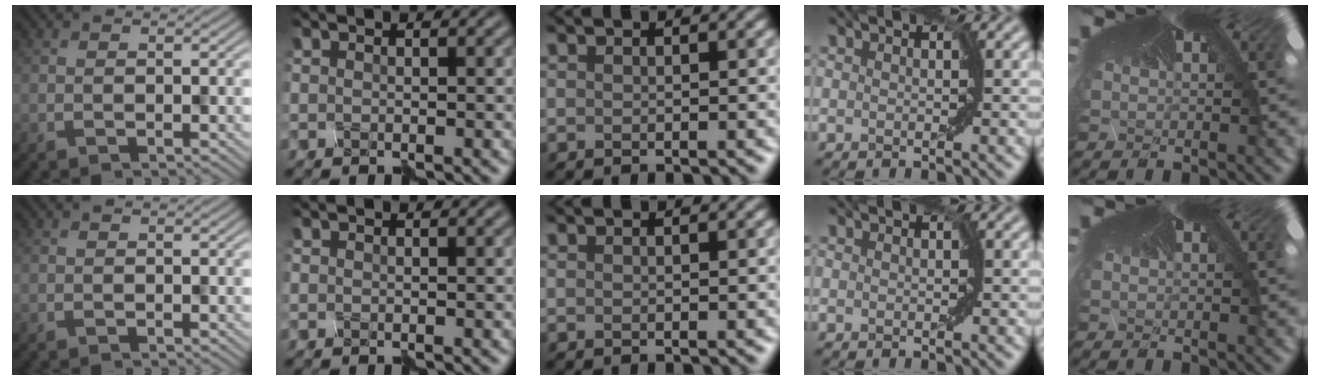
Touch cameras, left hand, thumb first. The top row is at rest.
{}